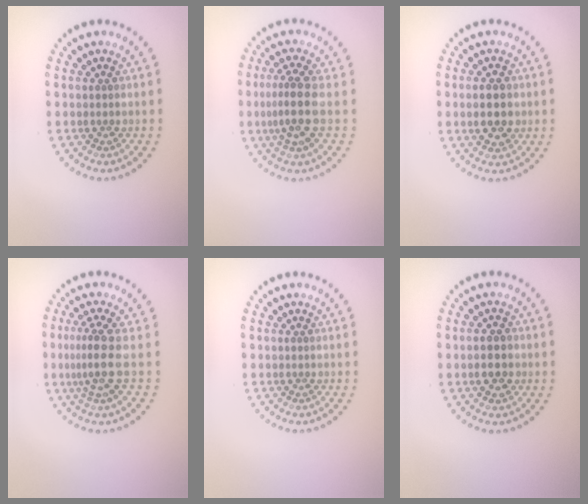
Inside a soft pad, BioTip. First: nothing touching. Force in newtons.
{"total": 3.4, "press": 3.0, "slide": 1.6}
{"total": 4.2, "press": 4.2, "slide": 0.2}
{"total": 3.2, "press": 2.4, "slide": 2.1}
{"total": 0.0}
{"total": 2.7, "press": 2.7, "slide": 0.5}